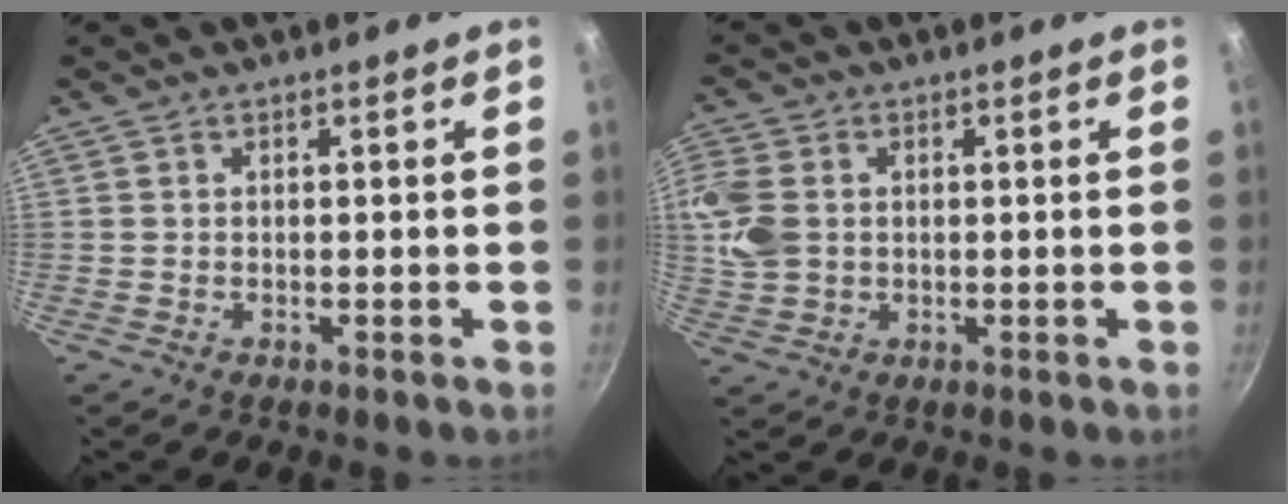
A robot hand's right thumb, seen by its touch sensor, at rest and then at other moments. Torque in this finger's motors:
{"motor_torque": [-0.10, 0.09, 0.29, 0.50, -0.02]}